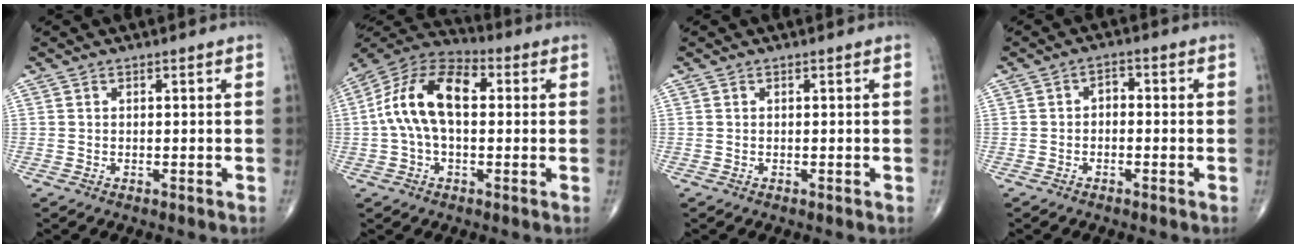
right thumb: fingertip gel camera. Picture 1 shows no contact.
{"total": 14.8, "force": [1.5, 8.4, 12.1], "torque": [-0.228, 0.039, 0.016]}
{"total": 0.0}
{"total": 2.3, "force": [-0.5, 1.6, 1.6], "torque": [-0.014, 0.016, -0.017]}